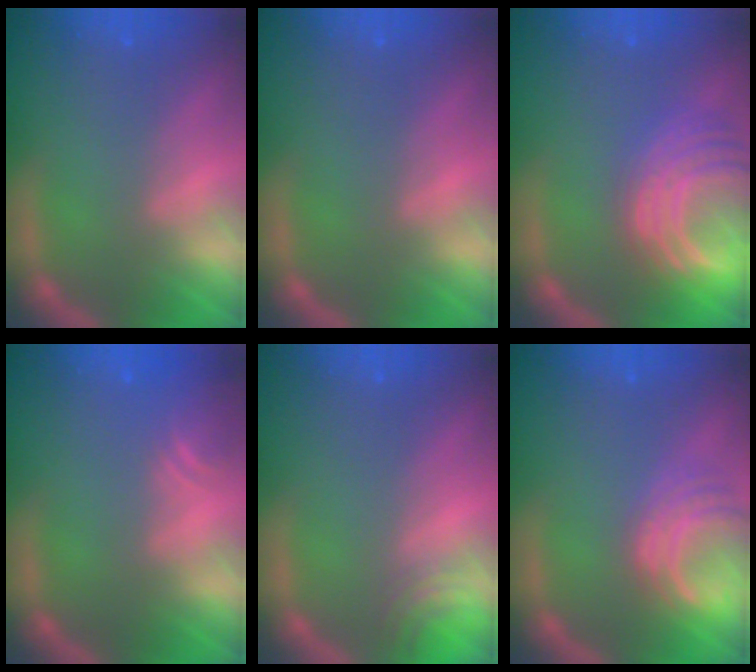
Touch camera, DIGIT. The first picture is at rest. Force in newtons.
{"total": 0.0}
{"total": 10.0}
{"total": 3.0}
{"total": 2.0}
{"total": 5.1}